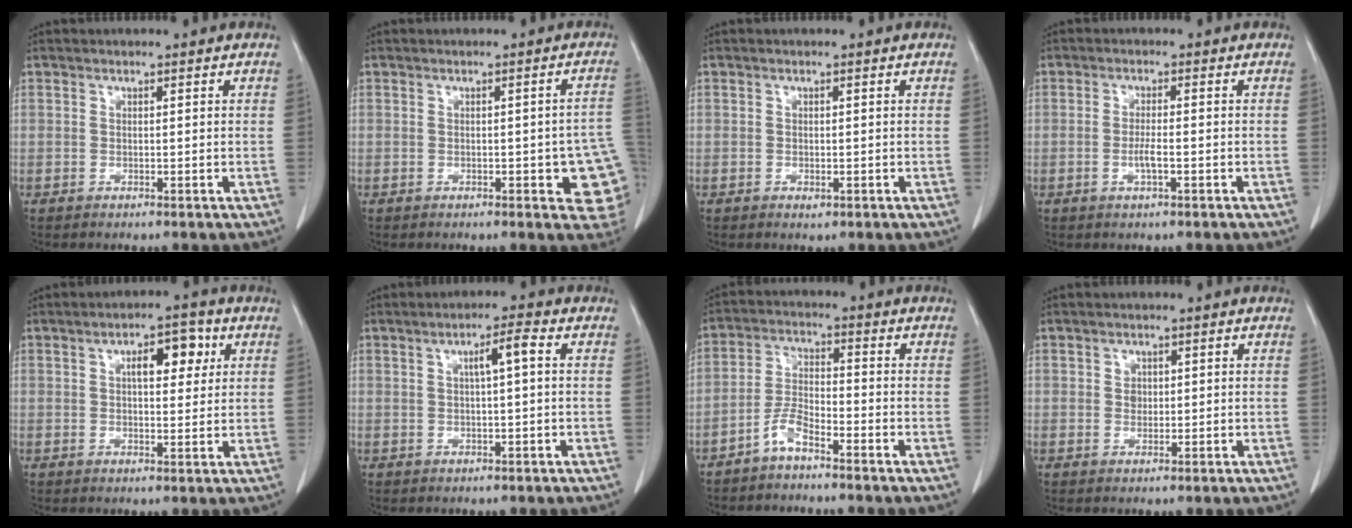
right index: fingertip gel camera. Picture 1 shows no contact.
{"total": 7.9, "force": [-2.0, 2.4, 7.3], "torque": [-0.064, 0.005, -0.025]}
{"total": 0.8, "force": [-0.3, 0.5, 0.5], "torque": [-0.005, -0.001, -0.002]}
{"total": 2.6, "force": [-0.8, 0.4, 2.4], "torque": [-0.049, 0.000, -0.017]}
{"total": 6.1, "force": [2.1, 2.6, 5.1], "torque": [-0.077, 0.014, 0.031]}
{"total": 3.6, "force": [0.8, 0.2, 3.5], "torque": [-0.059, 0.007, 0.012]}
{"total": 4.4, "force": [-3.5, 1.2, 2.5], "torque": [-0.056, 0.004, -0.071]}
{"total": 1.5, "force": [0.2, 1.4, 0.7], "torque": [-0.010, 0.001, 0.004]}